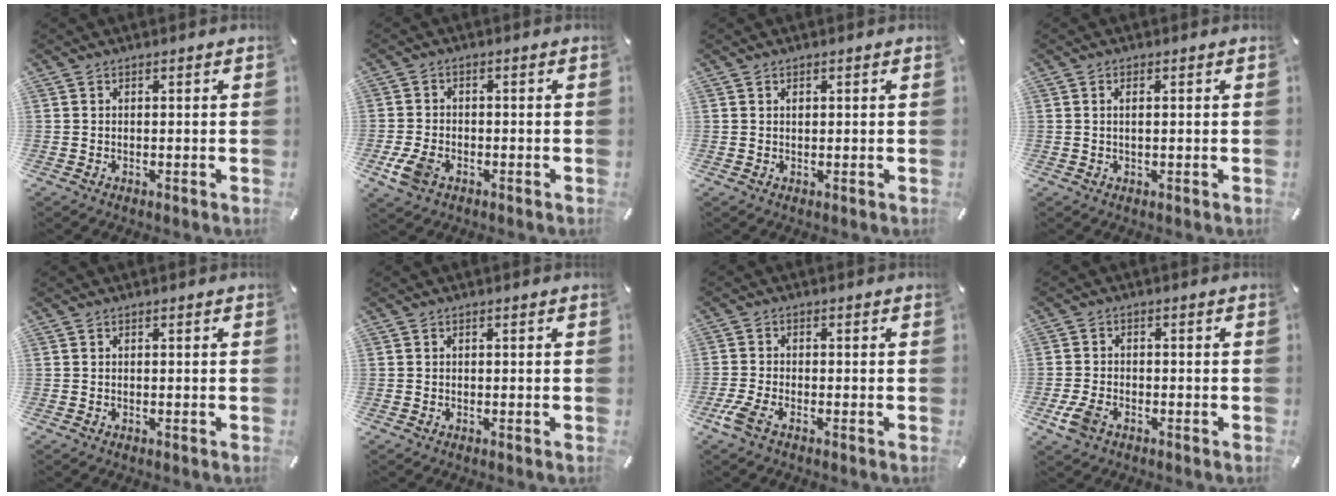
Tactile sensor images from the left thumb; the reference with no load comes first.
{"total": 5.3, "force": [-2.2, 3.5, 3.3], "torque": [-0.086, 0.001, -0.045]}
{"total": 0.7, "force": [0.2, 0.5, 0.4], "torque": [-0.009, -0.001, 0.005]}
{"total": 1.5, "force": [0.2, 0.4, 1.4], "torque": [-0.027, -0.001, 0.002]}
{"total": 0.0}
{"total": 0.0}
{"total": 3.8, "force": [-2.1, 1.4, 2.9], "torque": [-0.073, -0.004, -0.042]}
{"total": 4.8, "force": [-2.3, 2.9, 3.0], "torque": [-0.081, 0.001, -0.047]}